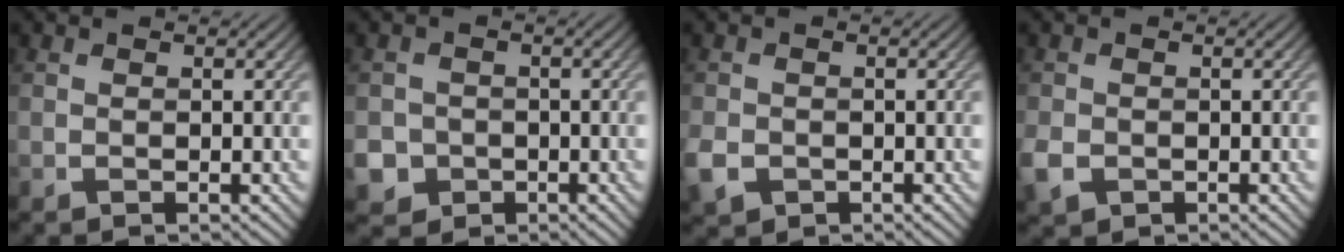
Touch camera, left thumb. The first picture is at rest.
{"total": 4.5, "force": [-1.9, 3.9, 1.0], "torque": [-0.023, -0.010, -0.045]}
{"total": 3.4, "force": [-1.5, 2.6, 1.6], "torque": [-0.043, -0.011, -0.034]}
{"total": 3.0, "force": [-1.3, 2.3, 1.5], "torque": [-0.043, -0.013, -0.030]}